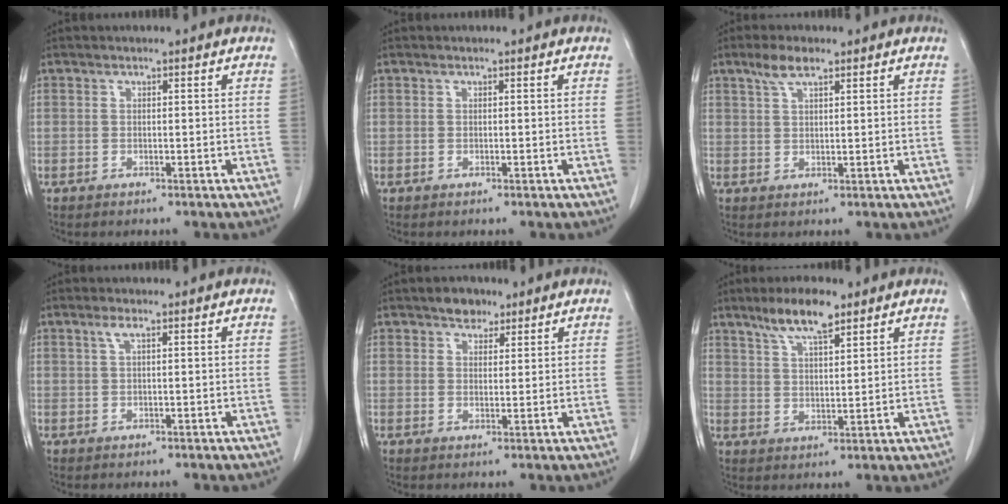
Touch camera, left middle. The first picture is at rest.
{"total": 0.0}
{"total": 3.6, "force": [2.5, 1.0, 2.5], "torque": [-0.055, 0.008, 0.051]}
{"total": 1.3, "force": [0.6, 0.1, 1.2], "torque": [-0.030, 0.007, 0.013]}
{"total": 3.2, "force": [2.3, 1.9, 1.1], "torque": [-0.019, 0.006, 0.036]}
{"total": 7.4, "force": [5.3, 1.6, 5.0], "torque": [-0.098, 0.006, 0.098]}